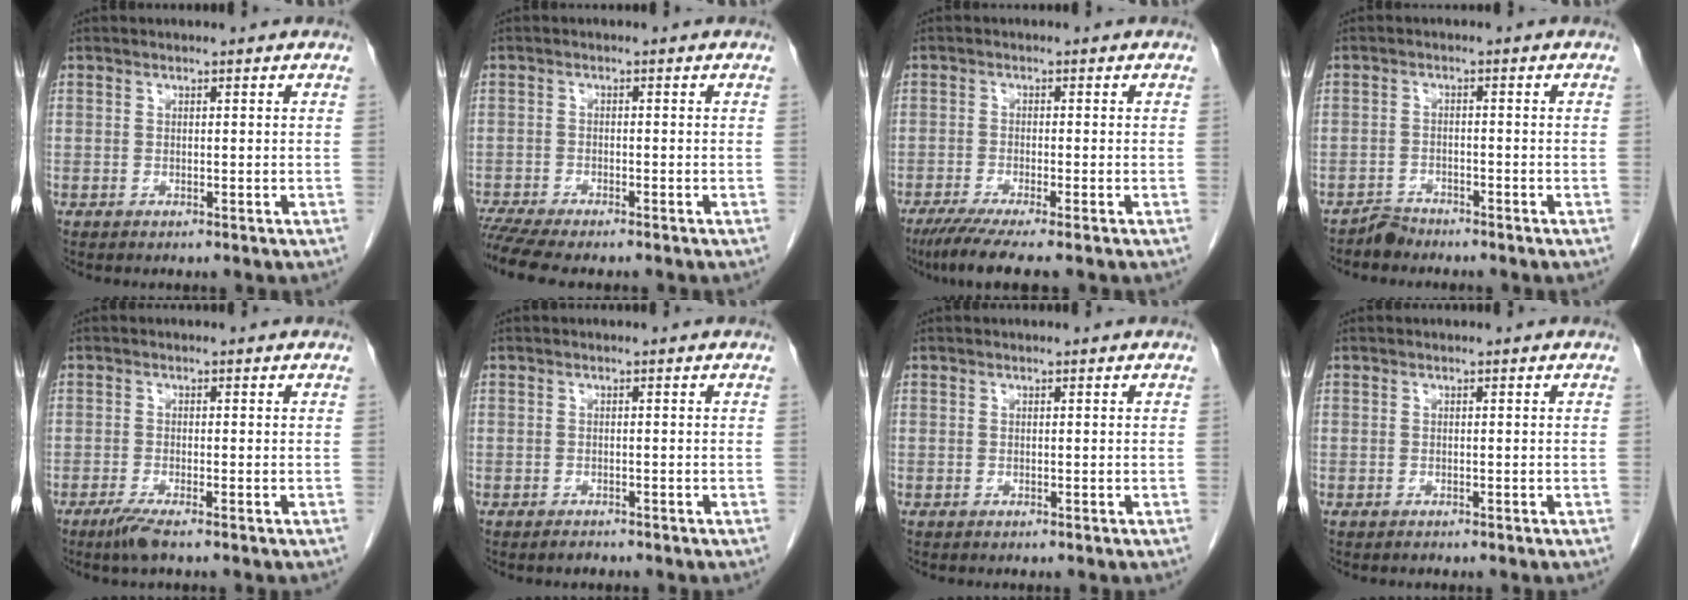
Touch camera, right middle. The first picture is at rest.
{"total": 6.9, "force": [-6.0, 0.7, 3.3], "torque": [-0.053, -0.010, -0.098]}
{"total": 6.5, "force": [-4.9, -0.2, 4.2], "torque": [-0.065, -0.017, -0.082]}
{"total": 2.1, "force": [-2.0, 0.5, -0.4], "torque": [0.005, -0.003, -0.036]}
{"total": 3.3, "force": [-2.3, -0.1, 2.3], "torque": [-0.055, -0.011, -0.049]}
{"total": 0.9, "force": [-0.8, 0.3, 0.2], "torque": [-0.006, -0.001, -0.012]}
{"total": 0.0}
{"total": 0.0}